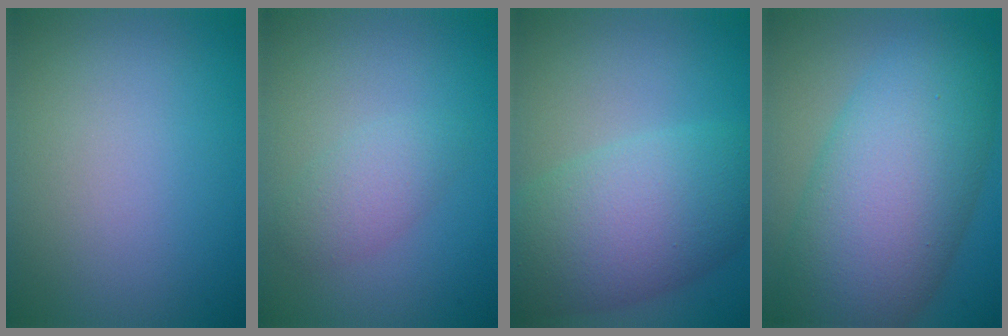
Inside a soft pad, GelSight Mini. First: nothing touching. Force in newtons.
{"total": 2.1, "press": 2.1, "slide": 0.1}
{"total": 8.4, "press": 8.4, "slide": 0.2}
{"total": 11.4, "press": 11.4, "slide": 0.5}